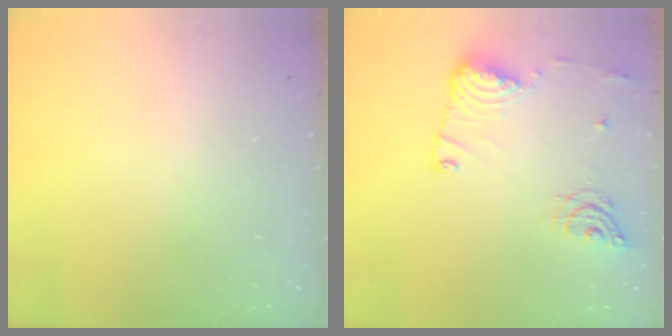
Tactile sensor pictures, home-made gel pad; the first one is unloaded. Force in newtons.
{"total": 13.4, "press": 13.4, "slide": 0.6}